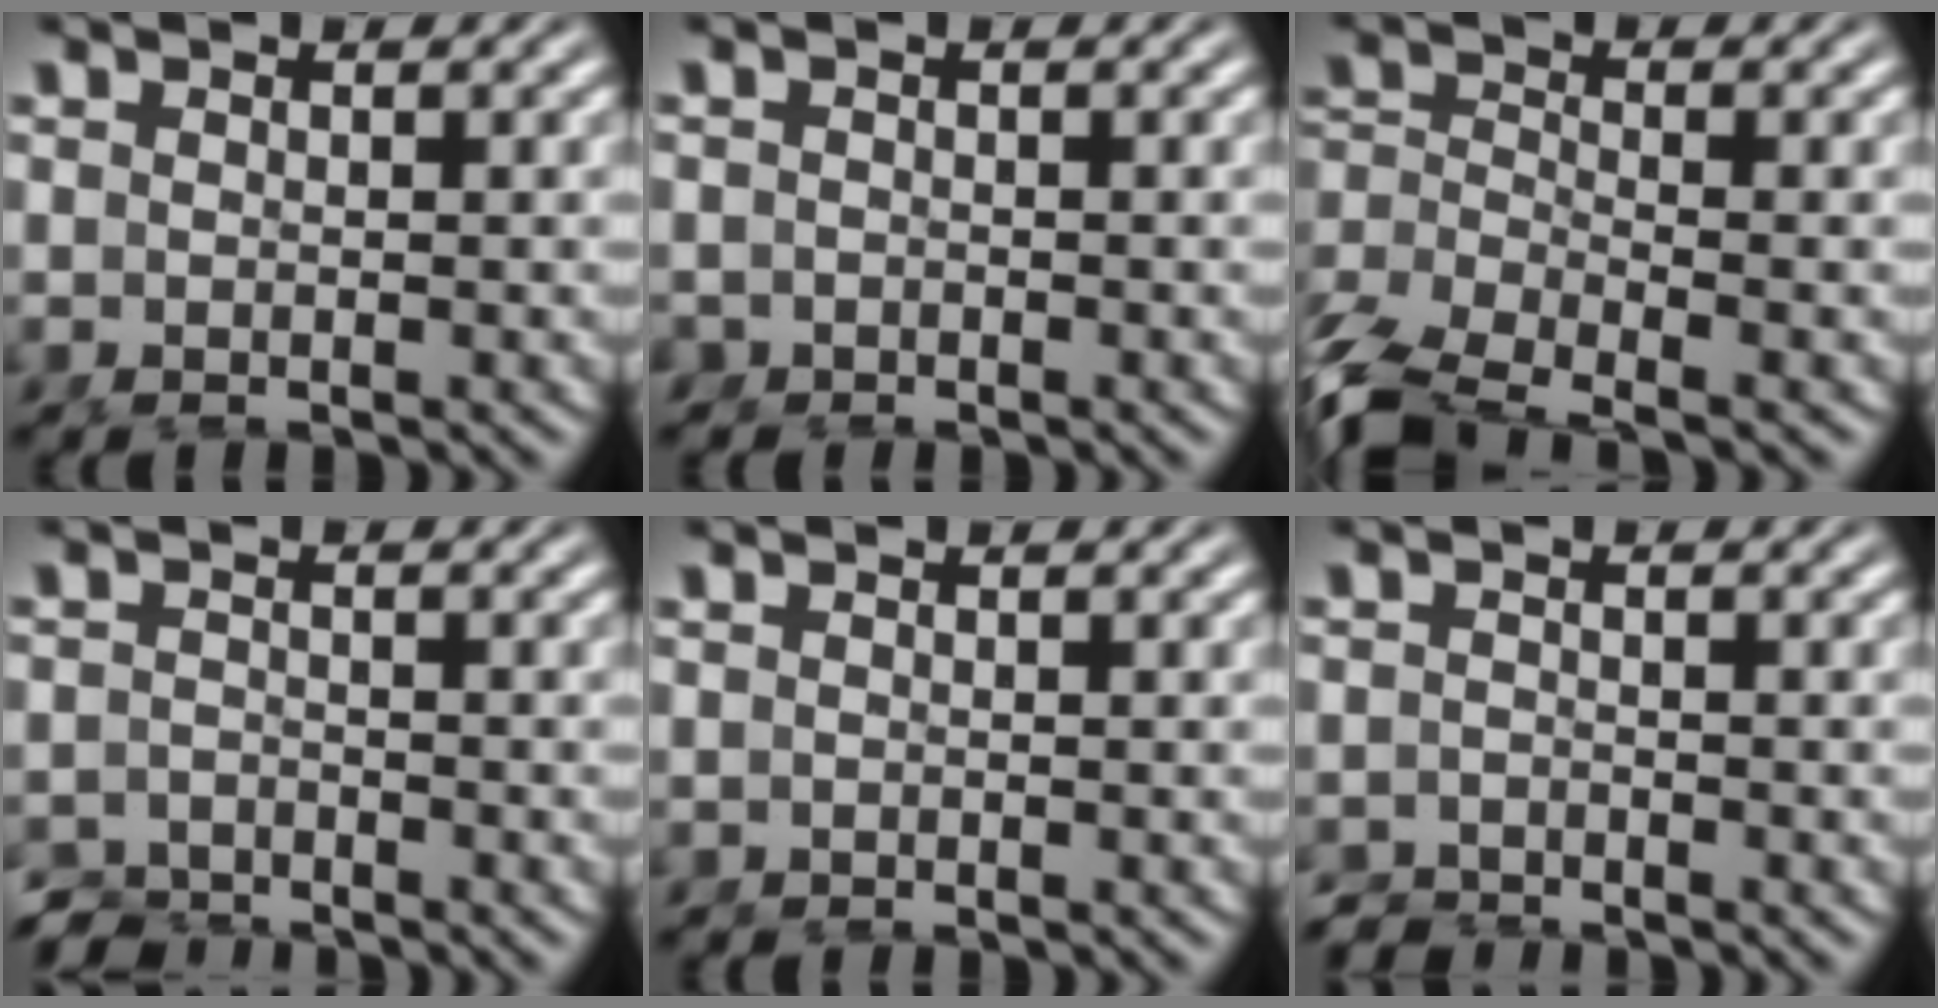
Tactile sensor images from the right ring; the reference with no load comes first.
{"total": 2.8, "force": [-1.8, 2.2, 0.1], "torque": [-0.017, -0.022, -0.029]}
{"total": 7.1, "force": [-5.3, 3.6, 3.2], "torque": [-0.090, -0.040, -0.075]}
{"total": 3.5, "force": [-3.4, 0.9, -0.3], "torque": [0.011, -0.017, -0.064]}
{"total": 1.0, "force": [-0.5, 0.9, 0.0], "torque": [-0.011, -0.008, -0.008]}
{"total": 2.6, "force": [-2.6, 0.5, -0.4], "torque": [0.006, -0.016, -0.048]}